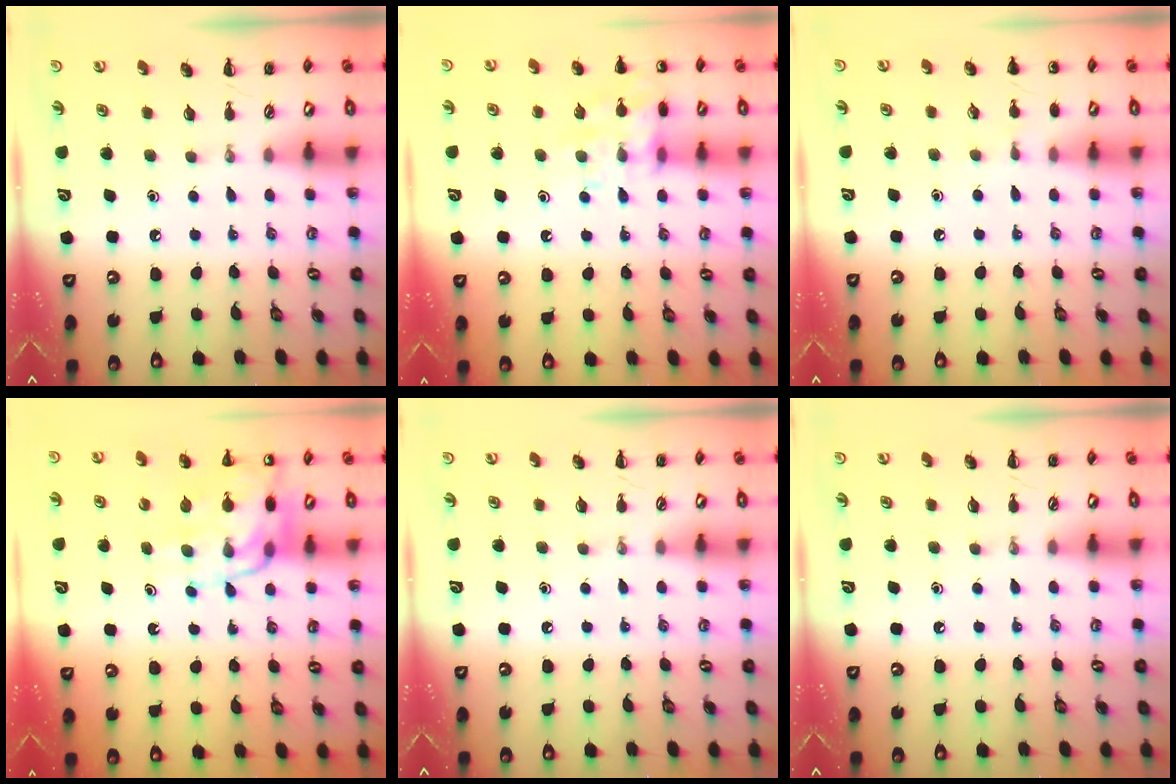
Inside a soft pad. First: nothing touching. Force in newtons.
{"total": 13.3, "press": 13.2, "slide": 0.8}
{"total": 4.8, "press": 4.5, "slide": 1.5}
{"total": 13.9, "press": 13.5, "slide": 3.1}
{"total": 0.0}
{"total": 0.0}